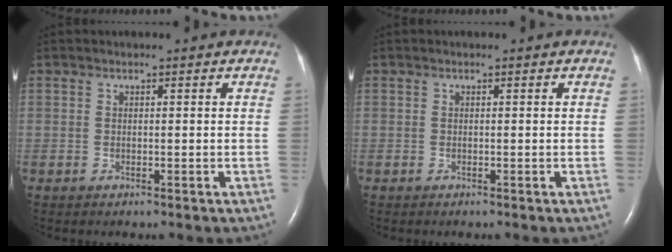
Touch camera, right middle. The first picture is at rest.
{"total": 0.0}